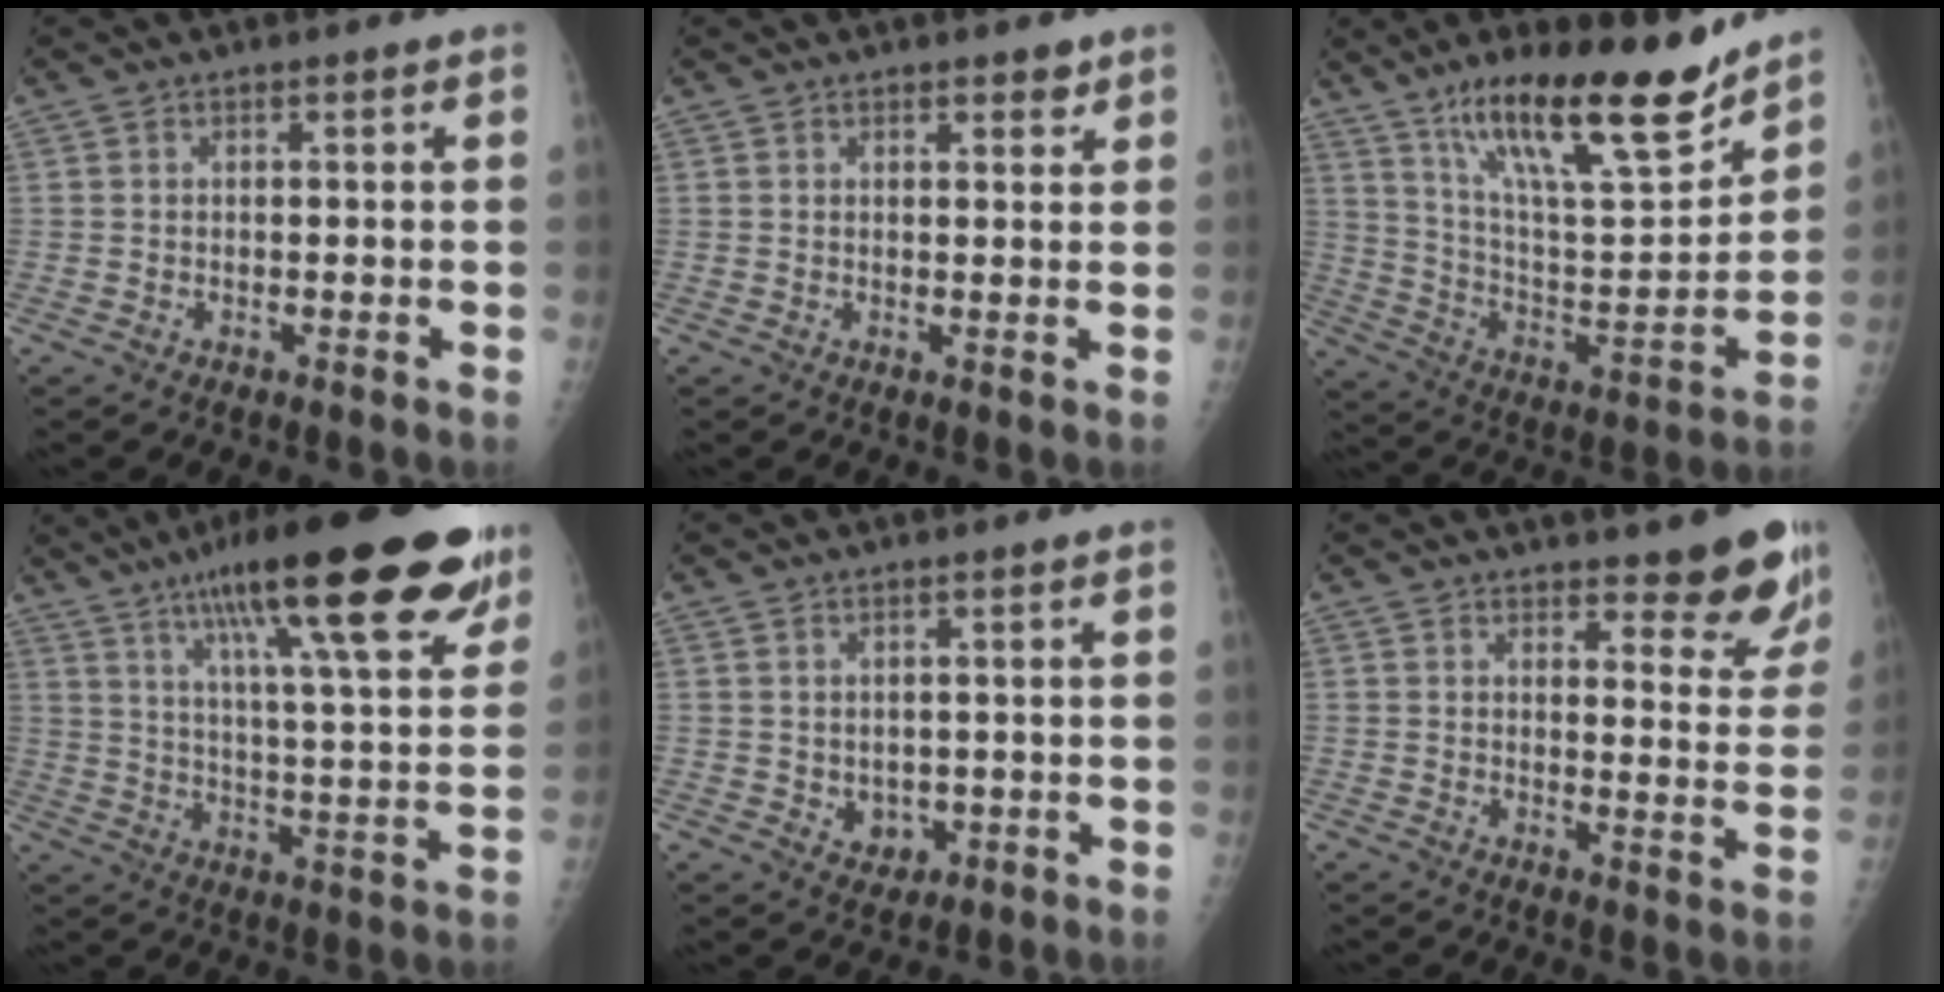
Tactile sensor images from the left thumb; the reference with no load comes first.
{"total": 2.2, "force": [1.6, 0.9, 1.1], "torque": [-0.003, -0.009, 0.019]}
{"total": 22.9, "force": [16.2, 5.6, 15.3], "torque": [-0.224, -0.077, 0.280]}
{"total": 27.3, "force": [16.7, 5.8, 20.9], "torque": [-0.295, -0.031, 0.248]}
{"total": 3.3, "force": [-0.2, 2.7, 1.8], "torque": [-0.014, -0.004, 0.009]}
{"total": 10.3, "force": [8.0, 3.1, 5.7], "torque": [-0.031, -0.057, 0.095]}